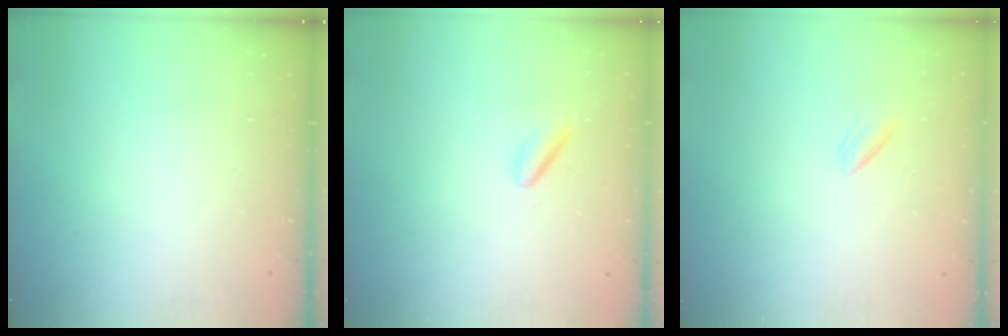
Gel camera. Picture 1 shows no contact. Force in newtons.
{"total": 2.7, "press": 2.6, "slide": 0.7}
{"total": 0.8, "press": 0.4, "slide": 0.7}